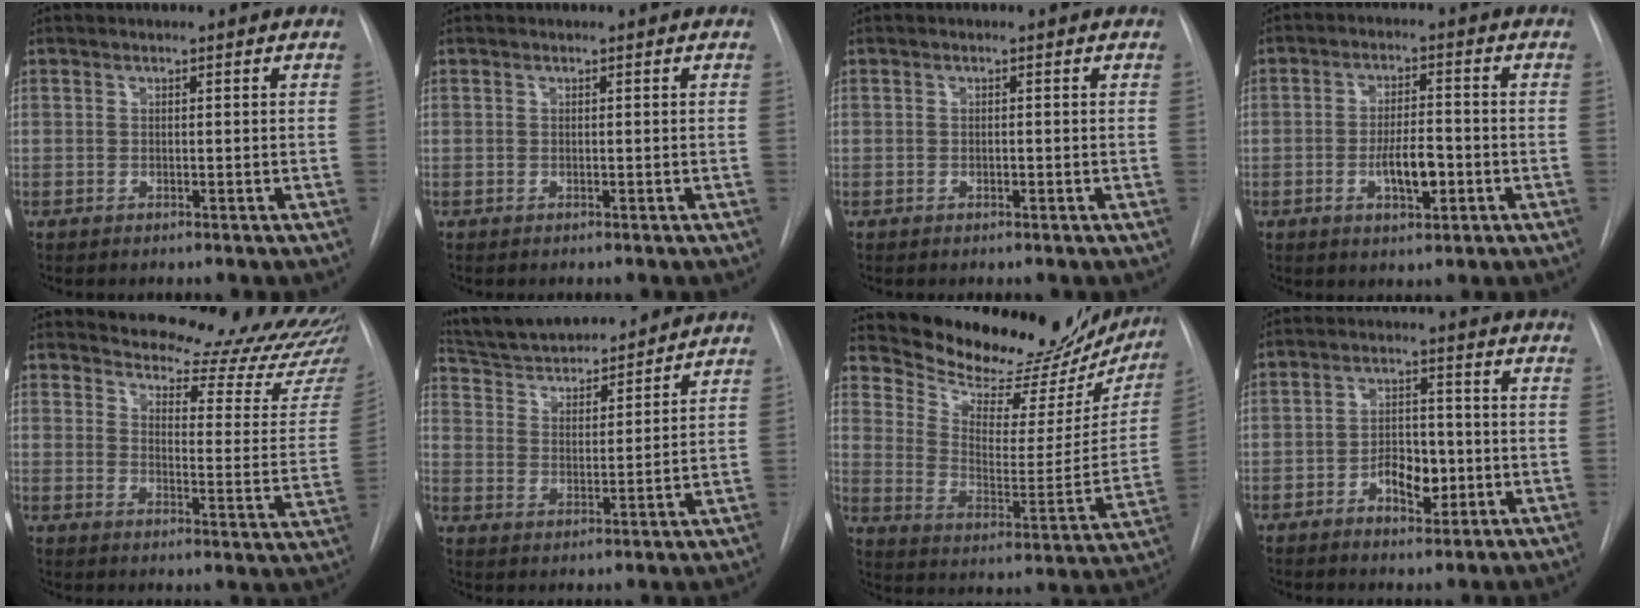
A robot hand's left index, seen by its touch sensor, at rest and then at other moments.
{"total": 0.0}
{"total": 0.6, "force": [-0.6, 0.1, 0.2], "torque": [-0.002, -0.004, -0.011]}
{"total": 6.0, "force": [-2.2, 2.0, 5.2], "torque": [-0.091, -0.003, -0.034]}
{"total": 21.5, "force": [20.8, 2.6, 4.9], "torque": [-0.056, -0.133, 0.228]}
{"total": 16.4, "force": [15.0, 3.2, 5.7], "torque": [-0.093, 0.010, 0.245]}
{"total": 23.8, "force": [21.7, 6.9, 6.9], "torque": [-0.099, -0.057, 0.288]}
{"total": 6.1, "force": [-2.4, 3.2, 4.7], "torque": [-0.078, 0.004, -0.036]}